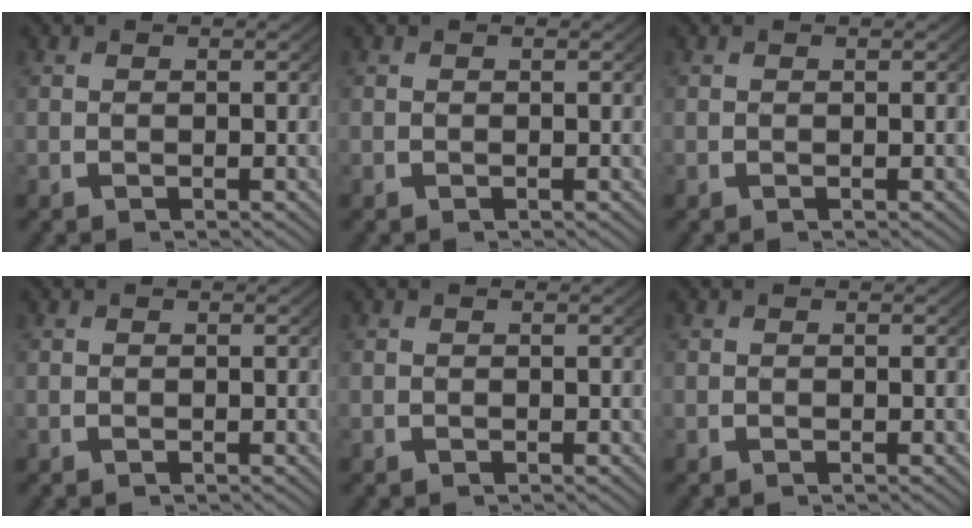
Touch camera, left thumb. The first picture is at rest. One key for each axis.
{"total": 0.0}
{"total": 0.0}
{"total": 0.0}
{"total": 0.0}
{"total": 0.0}